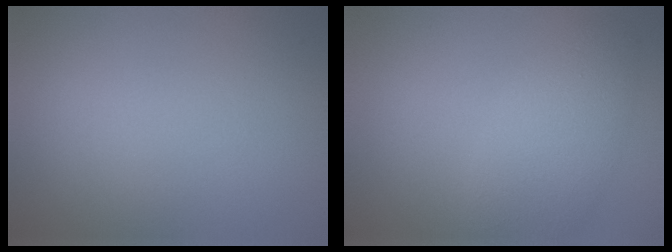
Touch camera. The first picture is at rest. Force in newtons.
{"total": 4.2, "press": 4.2, "slide": 0.3}